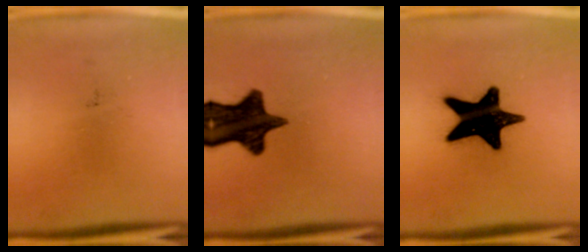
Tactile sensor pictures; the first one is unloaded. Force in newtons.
{"total": 13.8}
{"total": 18.9}